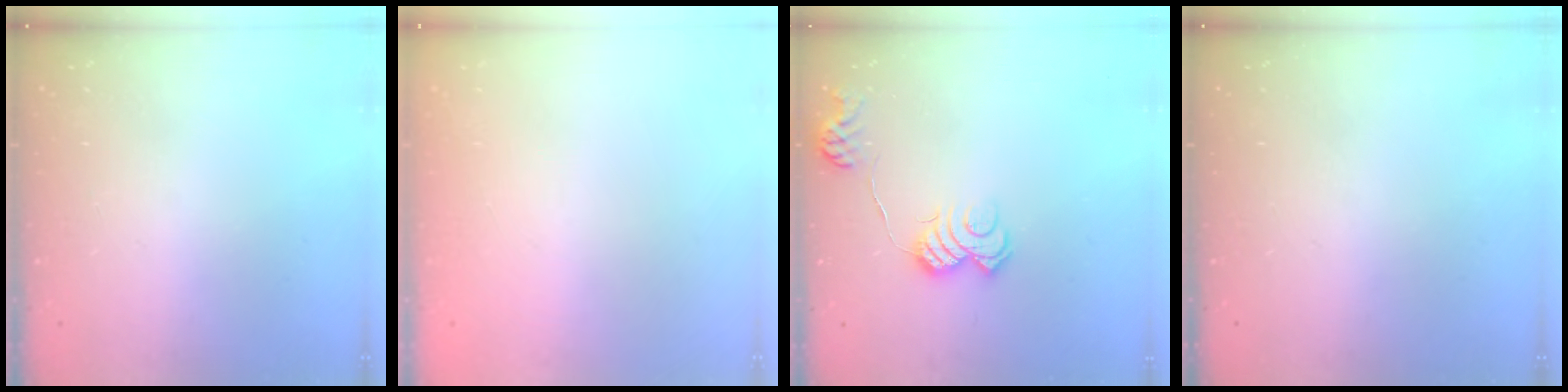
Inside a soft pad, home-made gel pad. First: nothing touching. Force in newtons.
{"total": 2.7, "press": 2.6, "slide": 0.8}
{"total": 11.1, "press": 11.0, "slide": 1.0}
{"total": 0.0}